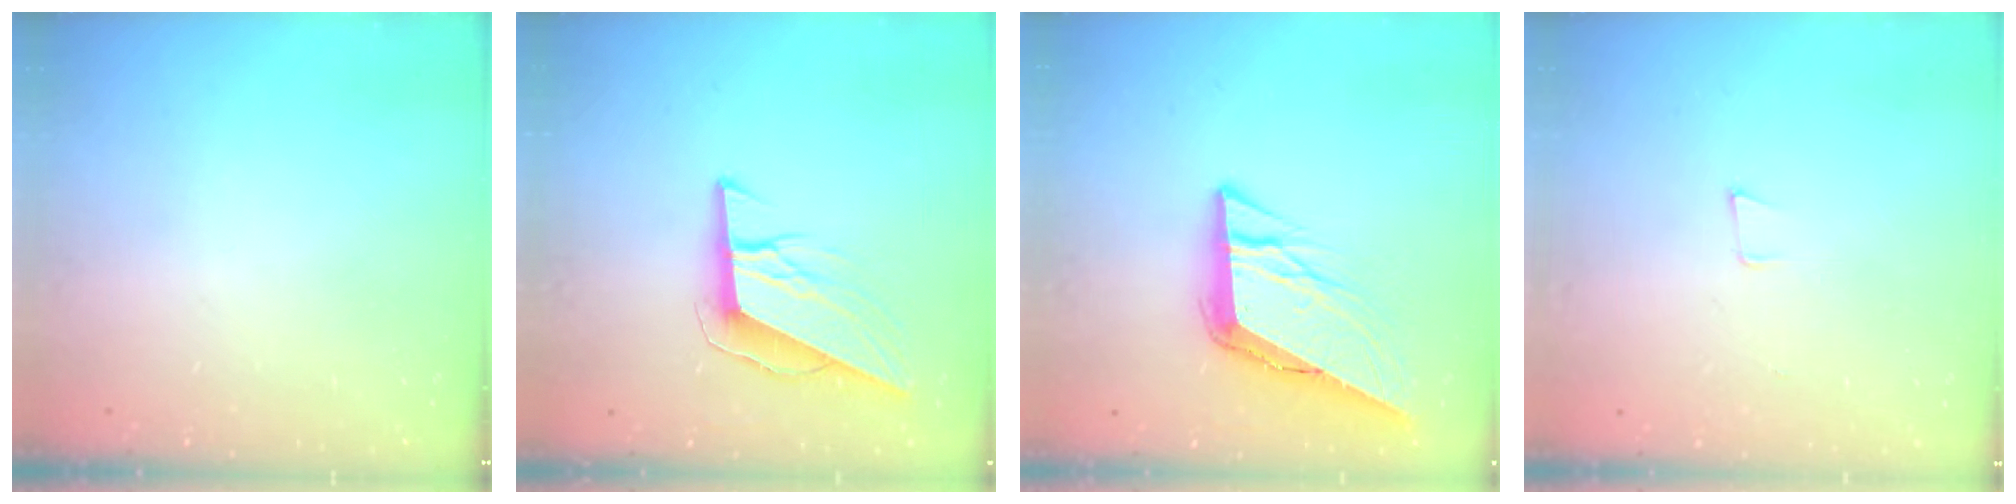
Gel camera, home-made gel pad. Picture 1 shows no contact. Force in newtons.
{"total": 9.9, "press": 9.6, "slide": 2.3}
{"total": 10.4, "press": 10.2, "slide": 1.7}
{"total": 4.6, "press": 3.6, "slide": 2.9}